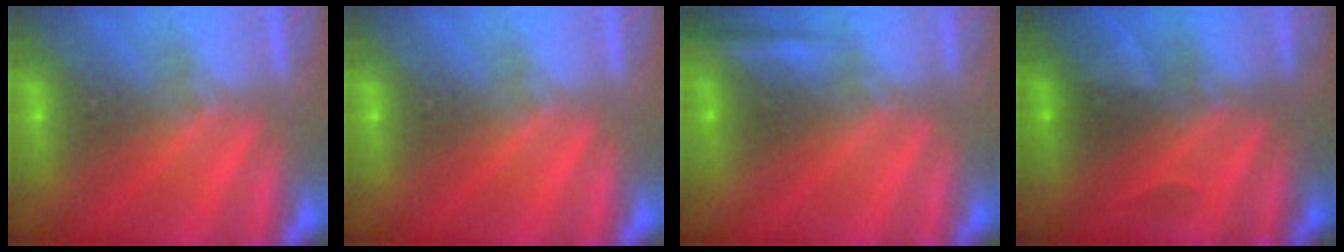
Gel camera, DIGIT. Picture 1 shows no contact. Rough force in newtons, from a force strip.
{"total": 0.0}
{"total": 2.2}
{"total": 3.3}